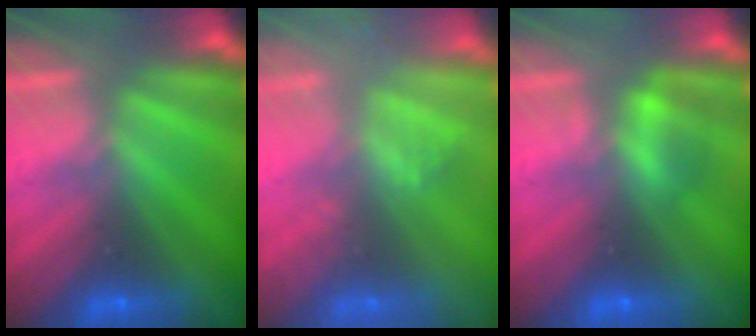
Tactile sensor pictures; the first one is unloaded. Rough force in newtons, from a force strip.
{"total": 2.1}
{"total": 2.2}